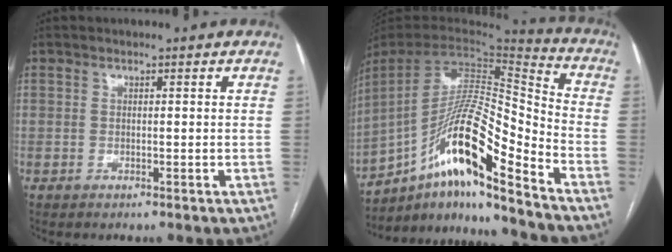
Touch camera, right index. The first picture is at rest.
{"total": 19.6, "force": [-12.4, 1.5, 15.1], "torque": [-0.283, 0.009, -0.223]}